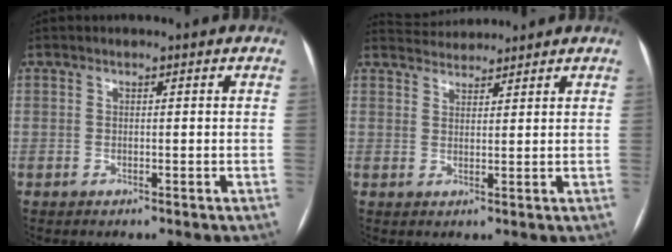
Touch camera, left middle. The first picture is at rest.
{"total": 4.4, "force": [4.4, 0.5, 0.1], "torque": [-0.009, 0.027, 0.075]}